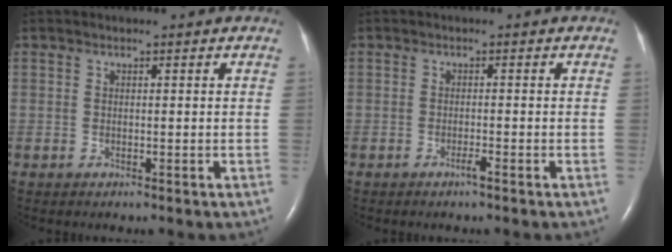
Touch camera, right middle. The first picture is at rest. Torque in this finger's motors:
{"motor_torque": [0.24, -0.18, 0.13, 0.01]}